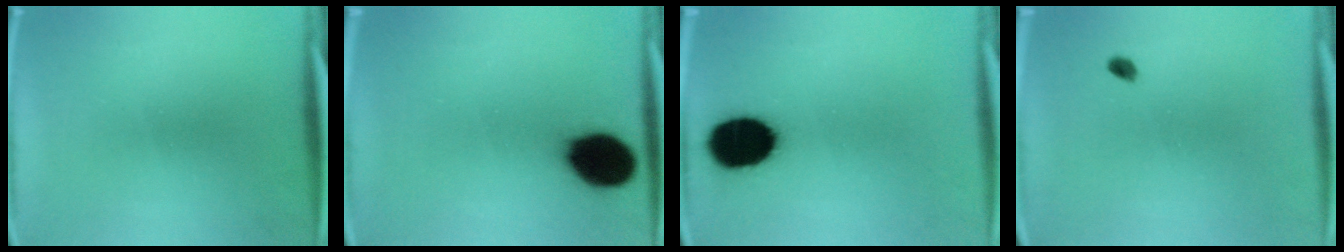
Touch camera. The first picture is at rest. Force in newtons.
{"total": 13.5}
{"total": 15.9}
{"total": 2.0}